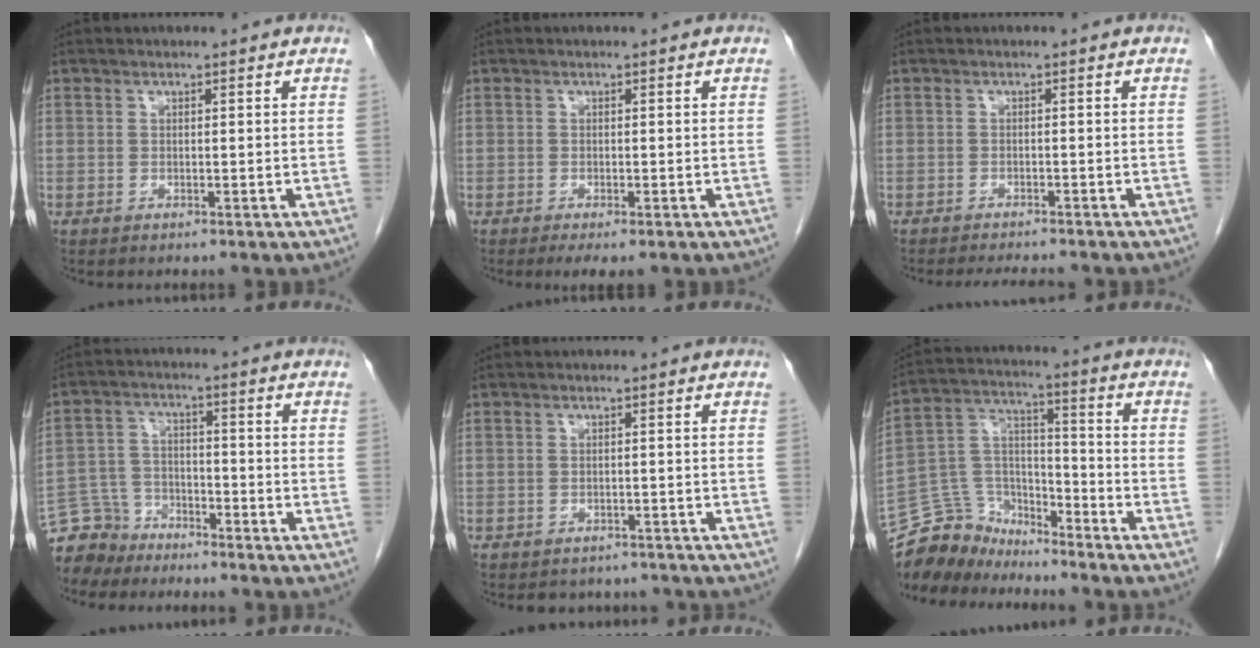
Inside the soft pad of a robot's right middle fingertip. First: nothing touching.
{"total": 2.5, "force": [-1.7, 0.7, 1.7], "torque": [-0.025, -0.008, -0.024]}
{"total": 5.0, "force": [-4.7, 0.5, 1.7], "torque": [-0.021, -0.010, -0.065]}
{"total": 6.8, "force": [-6.1, 2.9, -0.6], "torque": [0.010, 0.007, -0.119]}
{"total": 4.7, "force": [-4.2, 2.0, 0.1], "torque": [-0.002, 0.004, -0.048]}
{"total": 11.2, "force": [-10.5, 3.7, 0.7], "torque": [-0.019, 0.041, -0.199]}